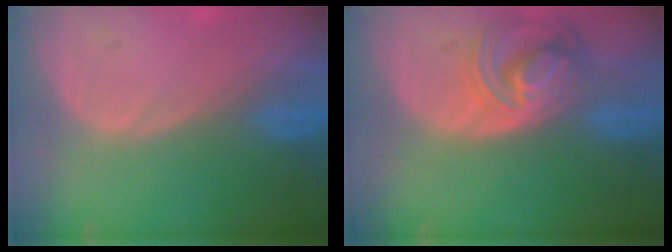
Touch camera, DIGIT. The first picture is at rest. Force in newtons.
{"total": 8.3, "press": 7.1, "slide": 4.2}